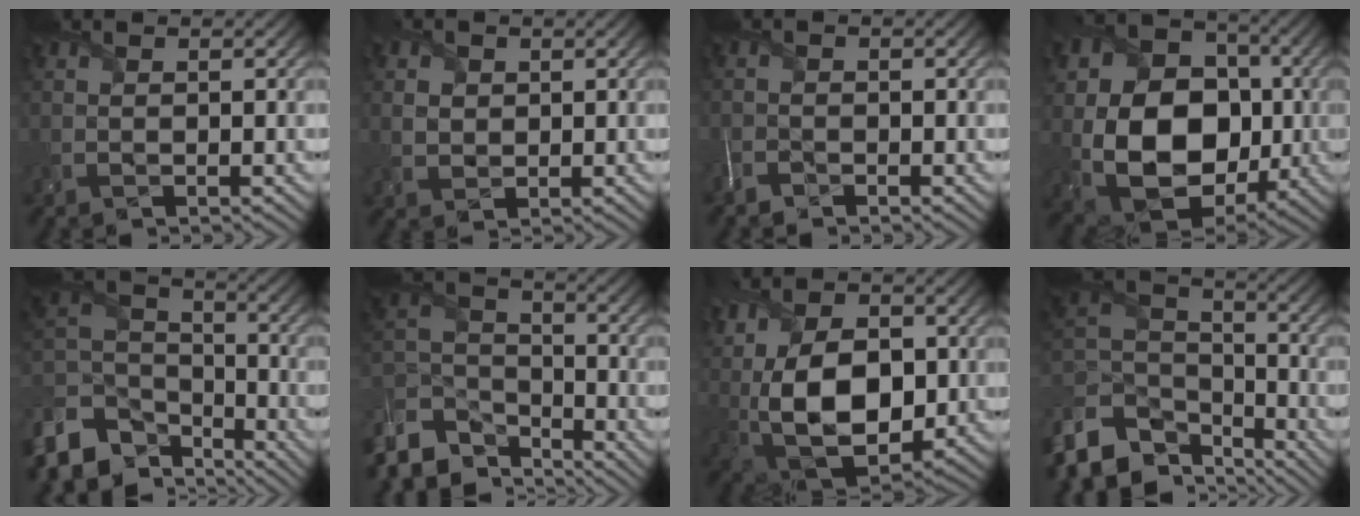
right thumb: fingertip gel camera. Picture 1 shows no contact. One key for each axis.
{"total": 2.4, "fx": 0.7, "fy": 2.1, "fz": 1.0, "tx": -0.034, "ty": -0.007, "tz": 0.013}
{"total": 1.8, "fx": -1.6, "fy": 0.7, "fz": 0.4, "tx": -0.016, "ty": -0.007, "tz": -0.040}
{"total": 17.4, "fx": -1.2, "fy": 13.3, "fz": 11.1, "tx": -0.206, "ty": -0.038, "tz": 0.001}
{"total": 12.8, "fx": -8.0, "fy": 8.1, "fz": 5.8, "tx": -0.177, "ty": -0.029, "tz": -0.145}
{"total": 11.6, "fx": -8.4, "fy": 6.5, "fz": 4.7, "tx": -0.146, "ty": -0.022, "tz": -0.156}
{"total": 16.9, "fx": 1.0, "fy": 10.6, "fz": 13.1, "tx": -0.261, "ty": 0.002, "tz": 0.030}
{"total": 13.8, "fx": -8.8, "fy": 8.3, "fz": 6.8, "tx": -0.198, "ty": -0.025, "tz": -0.152}